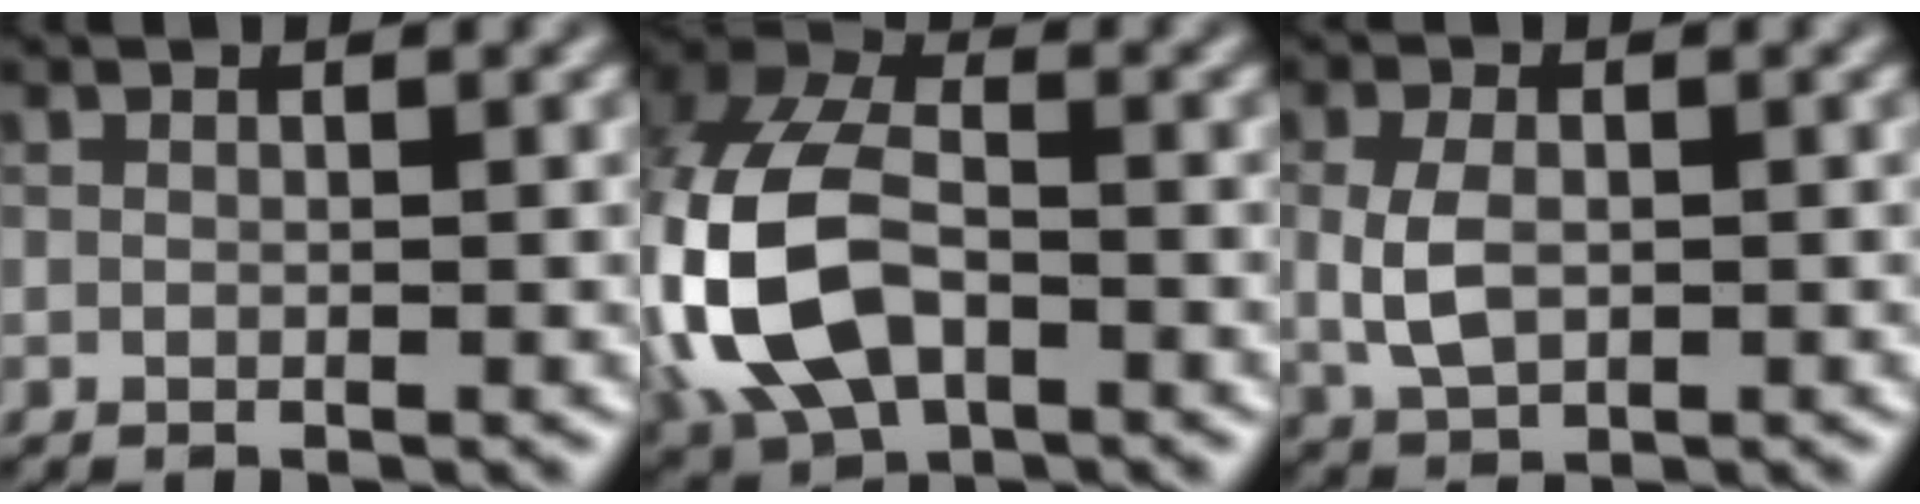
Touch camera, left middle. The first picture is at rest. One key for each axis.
{"total": 10.5, "fx": -2.6, "fy": 6.7, "fz": 7.6, "tx": -0.184, "ty": 0.000, "tz": -0.063}
{"total": 3.2, "fx": 0.0, "fy": 2.1, "fz": 2.5, "tx": -0.059, "ty": 0.000, "tz": 0.001}